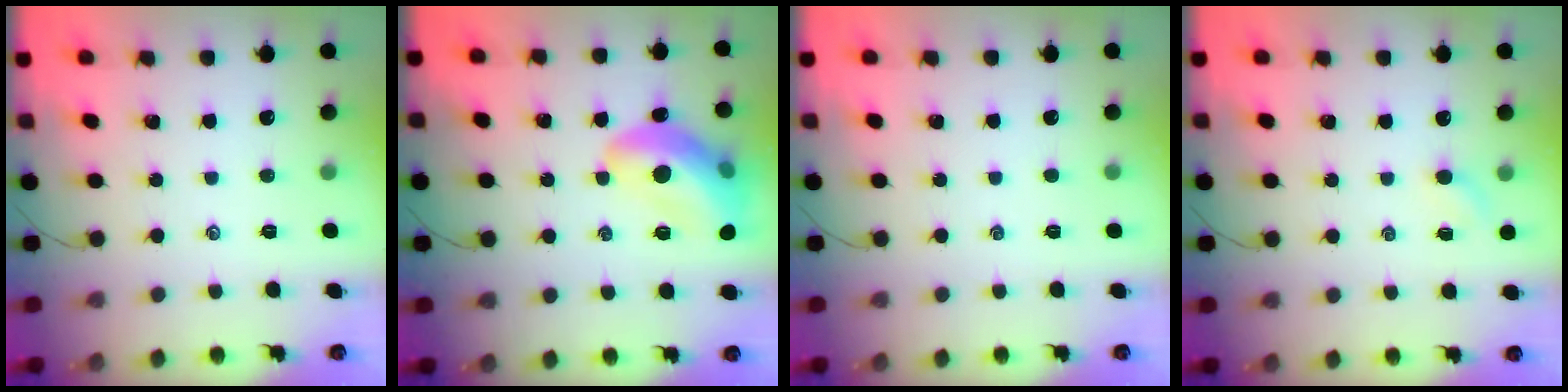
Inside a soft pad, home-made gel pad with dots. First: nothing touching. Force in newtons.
{"total": 15.3, "press": 15.2, "slide": 1.7}
{"total": 0.0}
{"total": 2.4, "press": 2.3, "slide": 0.8}